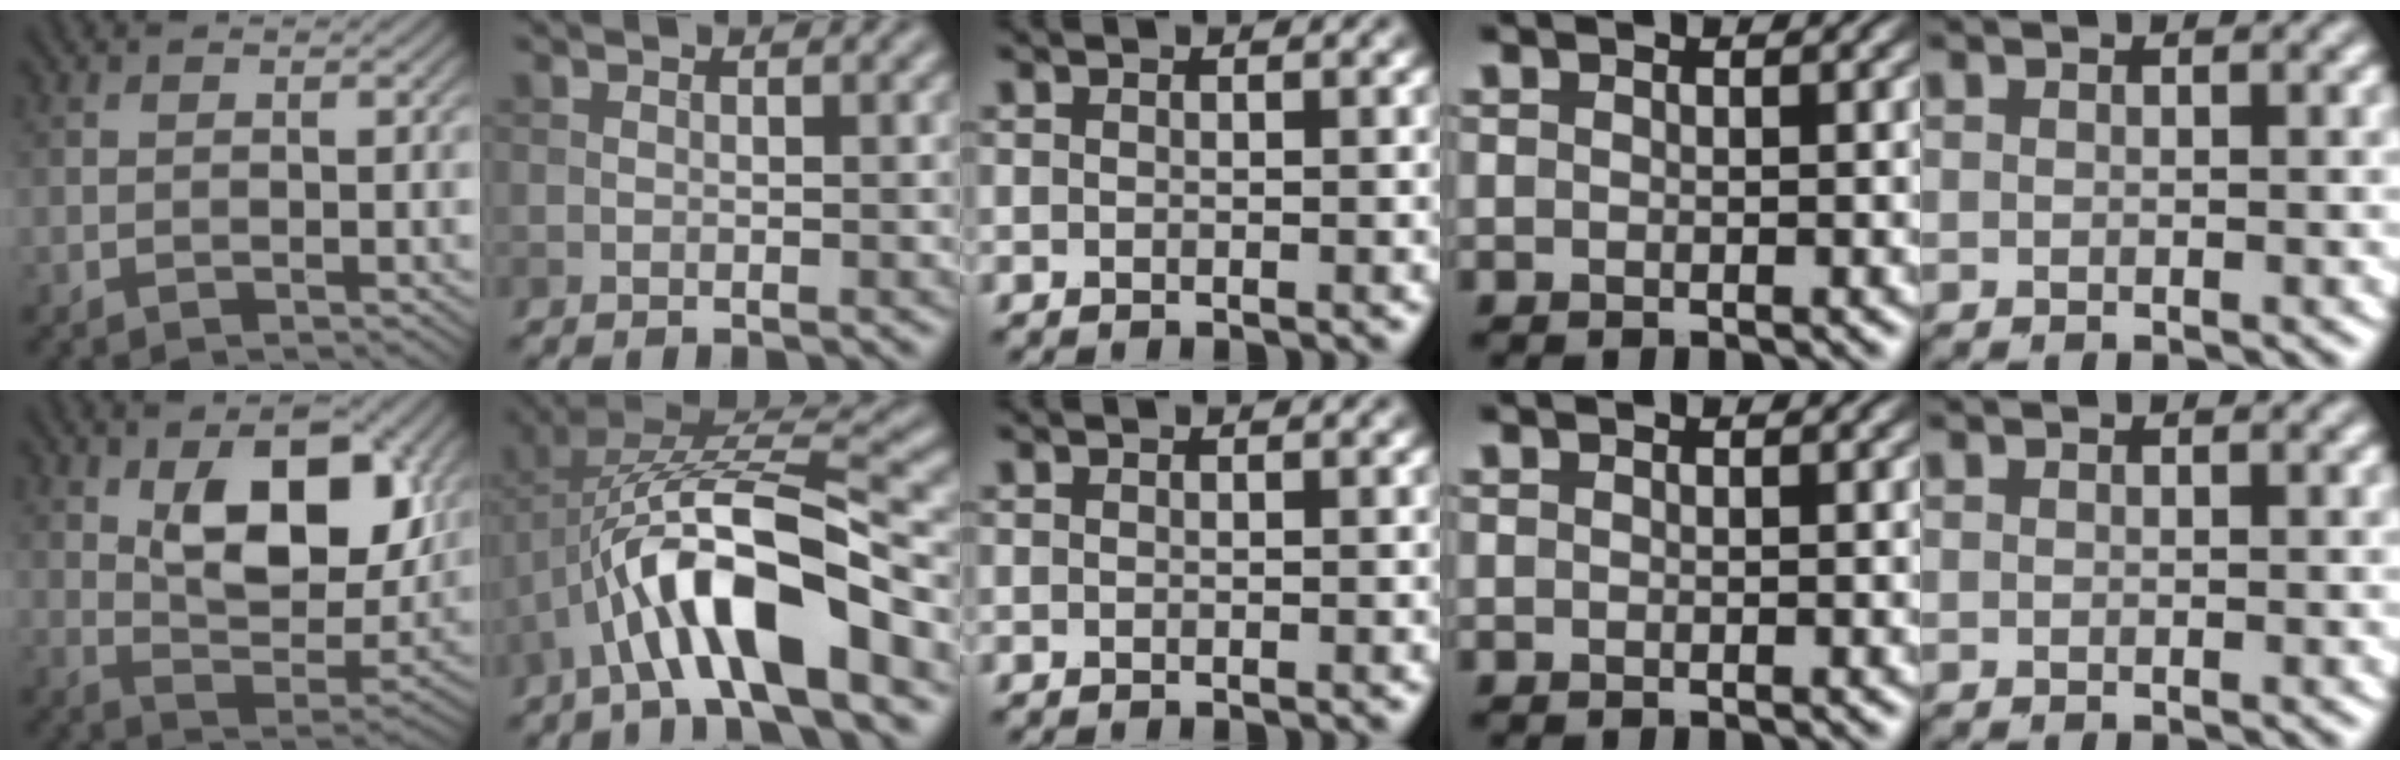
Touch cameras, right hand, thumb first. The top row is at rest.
{"thumb": {"total": 13.3, "force": [4.4, 7.0, 10.4], "torque": [-0.167, -0.014, 0.080]}, "index": {"total": 11.0, "force": [-4.0, 3.5, 9.7], "torque": [-0.178, 0.013, -0.070]}}